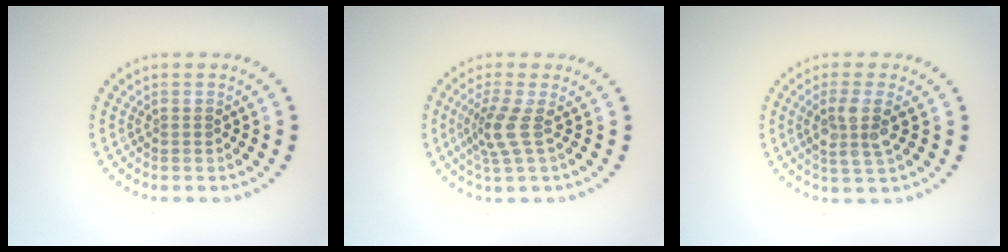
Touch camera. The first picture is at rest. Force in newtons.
{"total": 2.6, "press": 1.9, "slide": 1.8}
{"total": 3.0, "press": 2.6, "slide": 1.4}